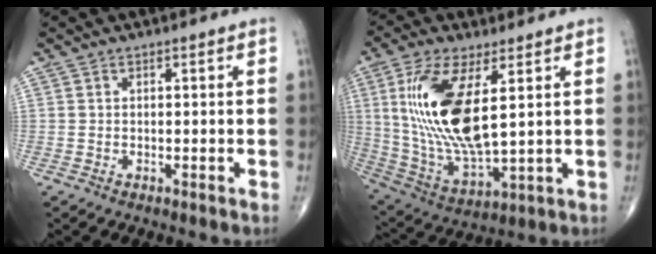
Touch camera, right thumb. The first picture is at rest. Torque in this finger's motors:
{"motor_torque": [0.67, 3.63, 1.78, 0.51, 0.71]}